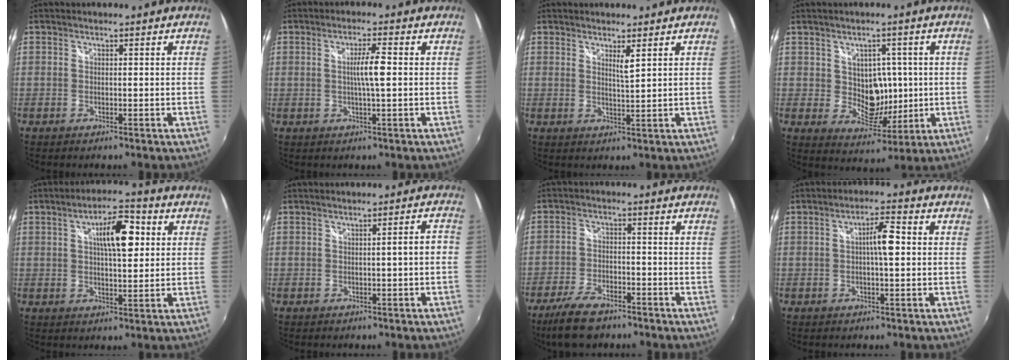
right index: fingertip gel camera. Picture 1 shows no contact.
{"total": 4.5, "force": [0.1, -0.1, 4.5], "torque": [-0.080, -0.001, 0.002]}
{"total": 2.3, "force": [1.4, -0.1, 1.9], "torque": [-0.032, -0.004, 0.021]}
{"total": 7.4, "force": [0.6, 6.1, 4.1], "torque": [-0.066, -0.001, 0.024]}
{"total": 9.2, "force": [2.4, 3.2, 8.3], "torque": [-0.129, 0.017, 0.037]}
{"total": 2.8, "force": [-0.9, -0.1, 2.6], "torque": [-0.039, 0.009, -0.006]}
{"total": 9.4, "force": [-7.2, 3.7, 4.8], "torque": [-0.126, -0.012, -0.131]}
{"total": 4.8, "force": [0.2, 0.8, 4.7], "torque": [-0.077, 0.009, 0.003]}